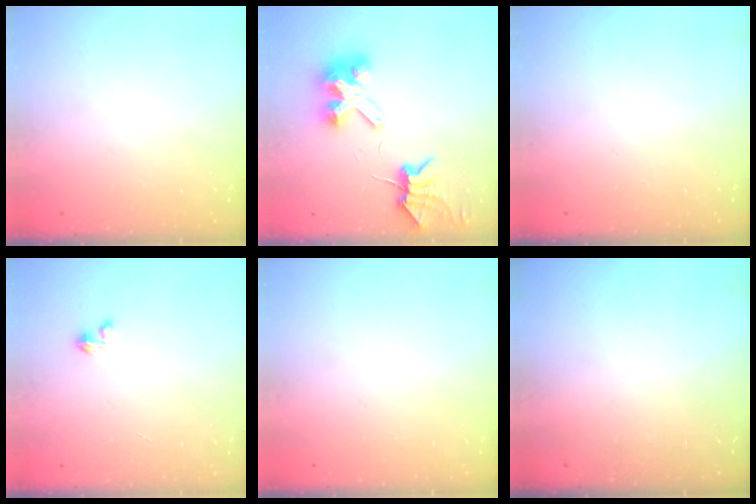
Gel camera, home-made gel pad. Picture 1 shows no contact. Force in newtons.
{"total": 7.1, "press": 7.0, "slide": 0.9}
{"total": 0.0}
{"total": 1.4, "press": 1.4, "slide": 0.2}
{"total": 0.0}
{"total": 0.0}